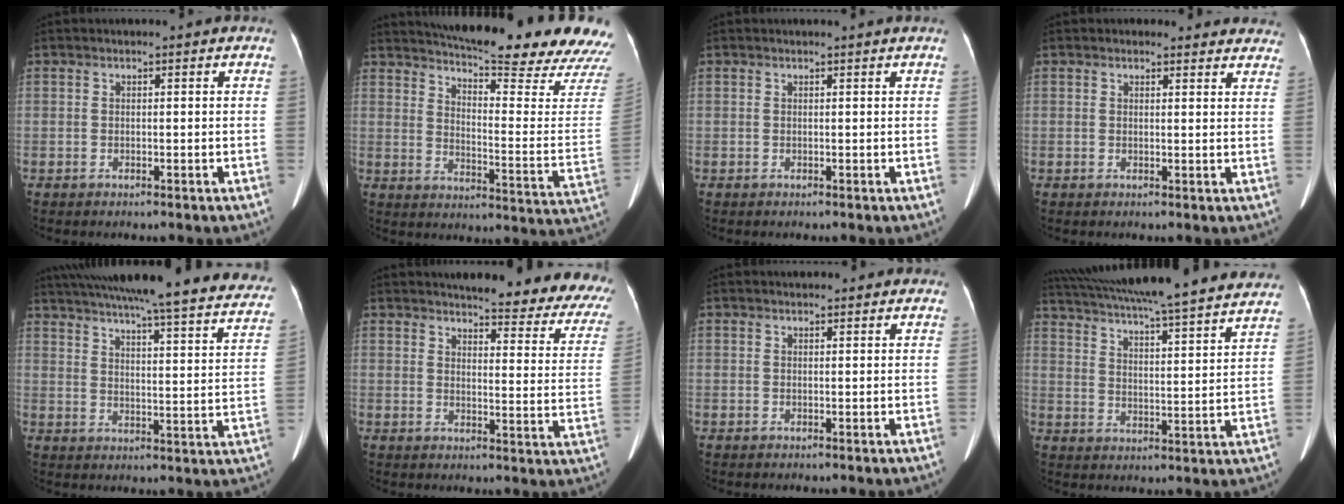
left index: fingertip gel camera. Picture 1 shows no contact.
{"total": 25.3, "force": [22.8, 0.8, 10.8], "torque": [-0.168, -0.099, 0.278]}
{"total": 0.9, "force": [0.8, -0.2, 0.3], "torque": [-0.011, -0.002, 0.014]}
{"total": 7.4, "force": [6.9, 2.4, 0.7], "torque": [0.031, -0.005, 0.045]}
{"total": 35.5, "force": [31.1, 3.8, 16.7], "torque": [-0.227, -0.059, 0.379]}
{"total": 21.4, "force": [19.2, 3.6, 8.8], "torque": [-0.088, -0.083, 0.200]}
{"total": 3.5, "force": [3.2, 1.0, 1.3], "torque": [-0.015, 0.022, 0.037]}
{"total": 30.7, "force": [27.5, 1.7, 13.6], "torque": [-0.231, -0.023, 0.363]}